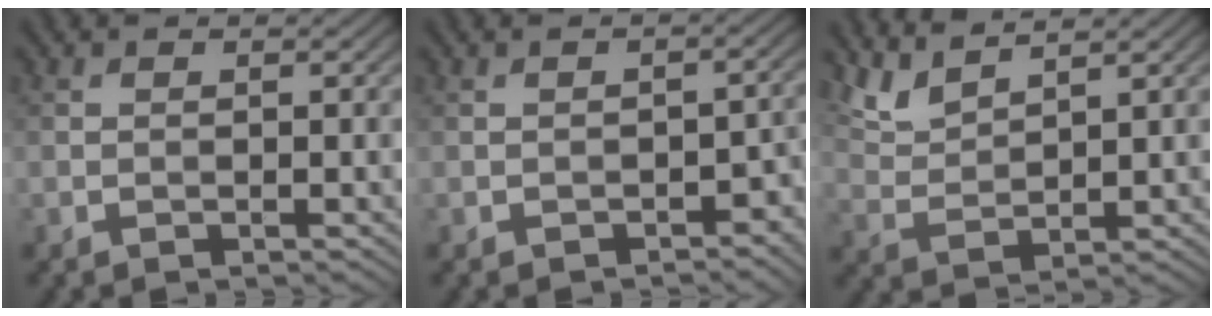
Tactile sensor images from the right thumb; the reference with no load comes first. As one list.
[{"total": 3.4, "force": [-1.7, 2.0, 2.1], "torque": [-0.022, -0.005, -0.024]}, {"total": 4.6, "force": [3.8, 1.1, 2.2], "torque": [-0.067, -0.001, 0.089]}]